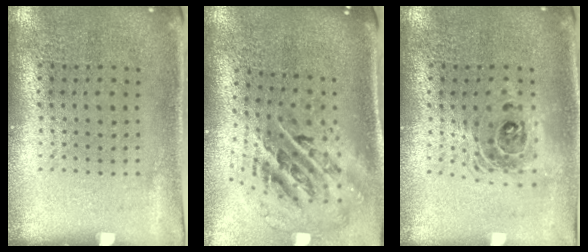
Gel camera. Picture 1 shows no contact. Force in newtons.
{"total": 2.6, "press": 1.8, "slide": 1.9}
{"total": 1.5, "press": 1.2, "slide": 0.8}